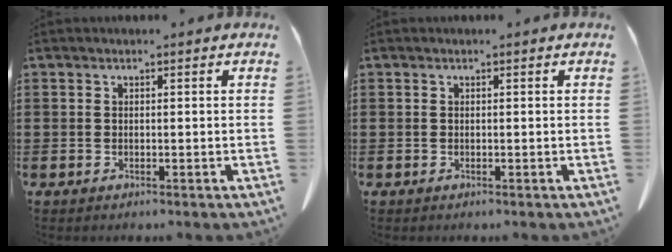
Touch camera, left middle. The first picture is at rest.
{"total": 0.0}